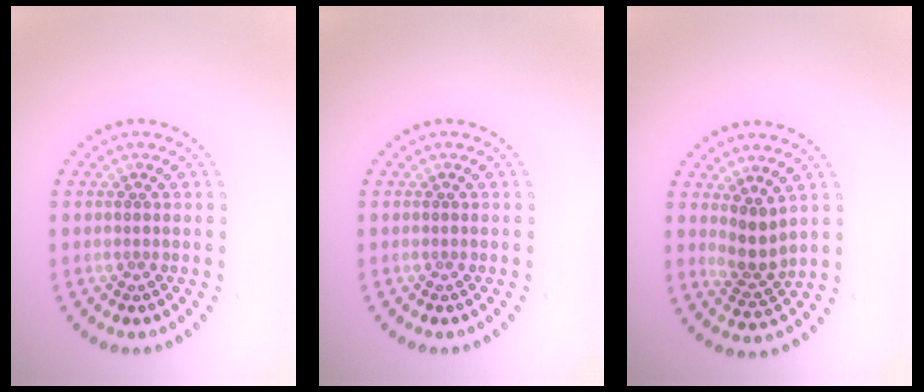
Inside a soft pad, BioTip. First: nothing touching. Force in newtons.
{"total": 0.0}
{"total": 2.3, "press": 1.9, "slide": 1.4}